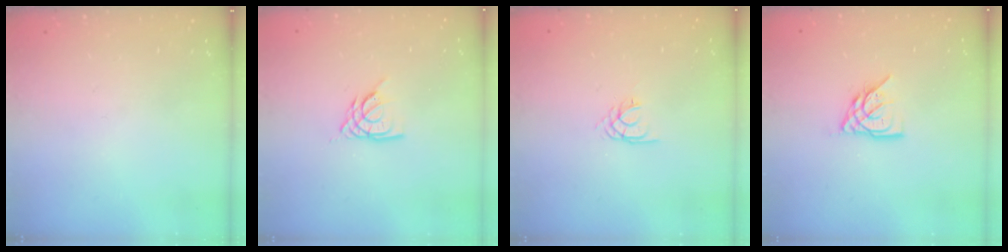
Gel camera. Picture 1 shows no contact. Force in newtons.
{"total": 6.0, "press": 6.0, "slide": 0.6}
{"total": 1.7, "press": 1.7, "slide": 0.1}
{"total": 8.2, "press": 8.1, "slide": 0.6}